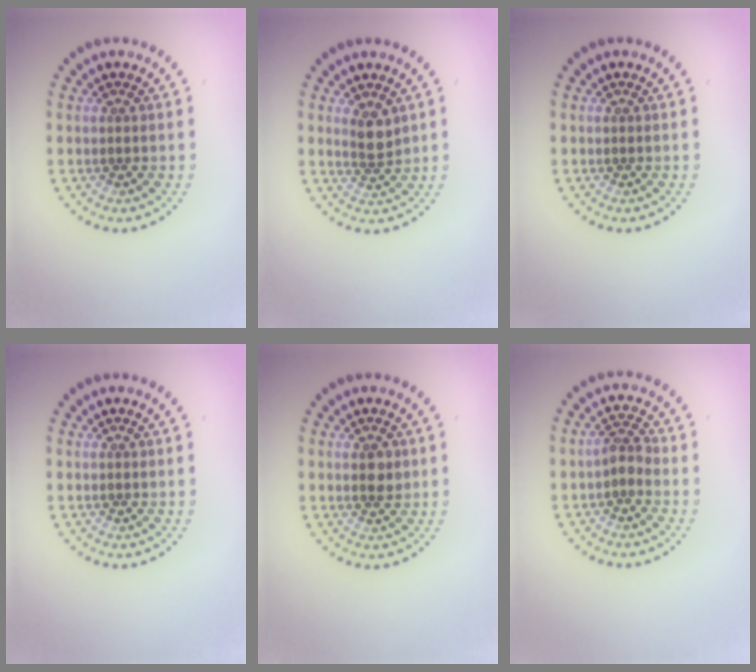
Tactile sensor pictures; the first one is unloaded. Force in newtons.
{"total": 2.1, "press": 1.8, "slide": 1.1}
{"total": 0.0}
{"total": 0.0}
{"total": 1.7, "press": 1.7, "slide": 0.3}
{"total": 1.7, "press": 1.4, "slide": 0.9}